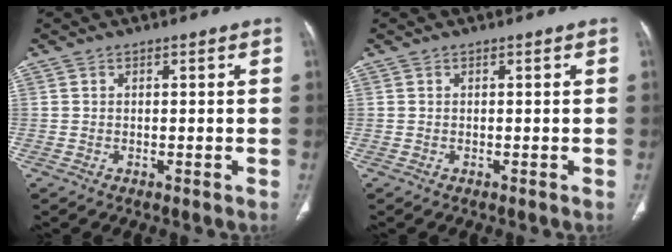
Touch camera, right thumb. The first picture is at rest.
{"total": 0.0}